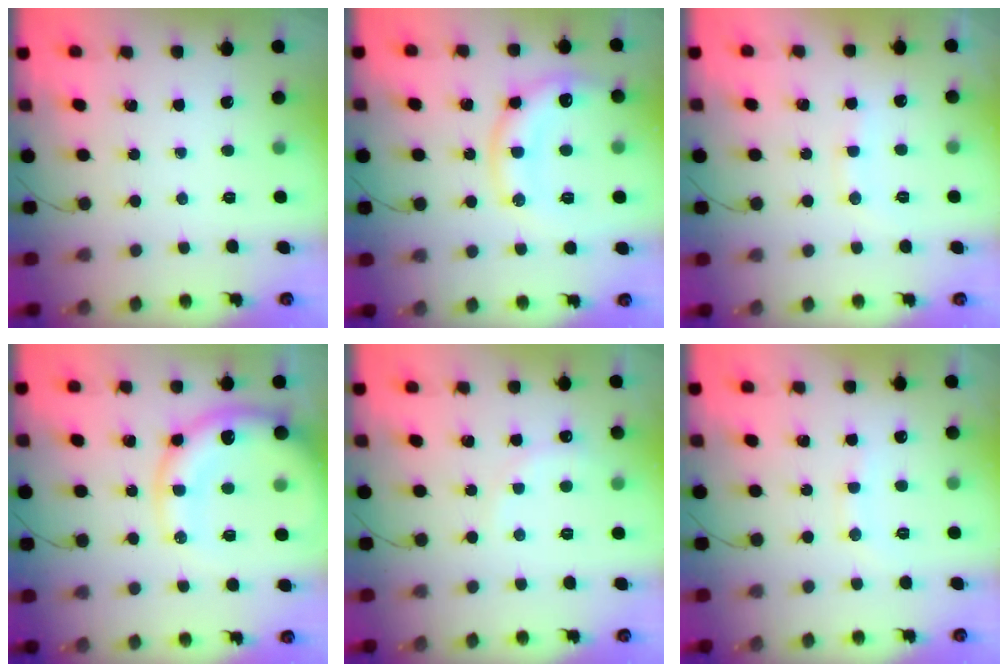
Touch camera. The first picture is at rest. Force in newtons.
{"total": 13.6, "press": 13.5, "slide": 1.5}
{"total": 7.9, "press": 7.9, "slide": 1.0}
{"total": 18.5, "press": 18.0, "slide": 4.6}
{"total": 6.8, "press": 6.7, "slide": 1.2}
{"total": 8.2, "press": 8.1, "slide": 1.0}